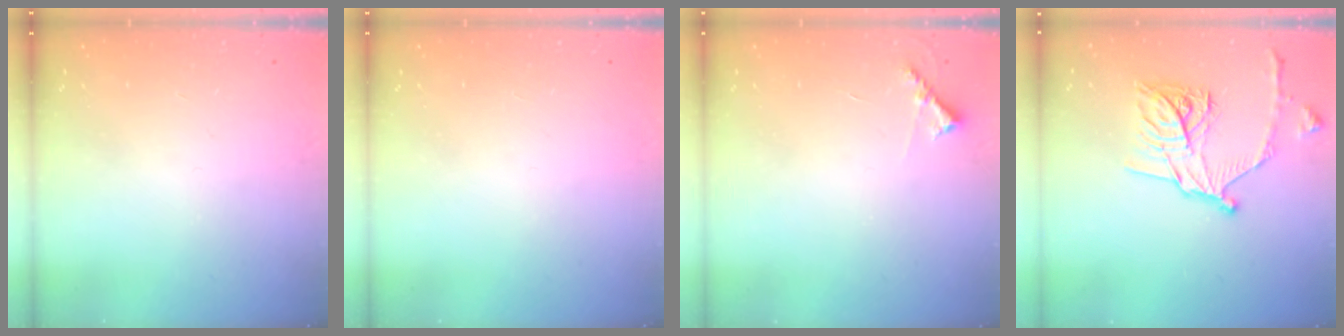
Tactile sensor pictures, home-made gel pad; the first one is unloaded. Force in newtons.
{"total": 1.5, "press": 1.5, "slide": 0.1}
{"total": 5.8, "press": 5.8, "slide": 0.5}
{"total": 16.7, "press": 16.6, "slide": 0.6}